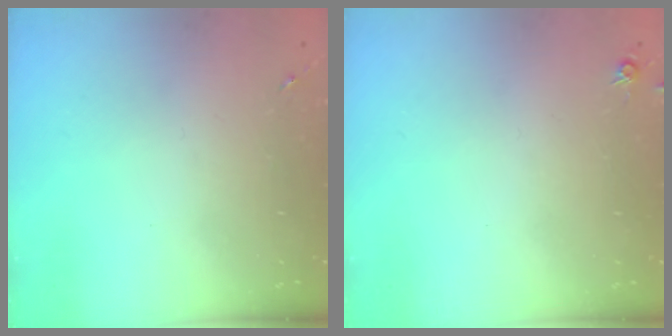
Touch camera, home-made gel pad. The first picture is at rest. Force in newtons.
{"total": 4.4, "press": 4.3, "slide": 0.5}